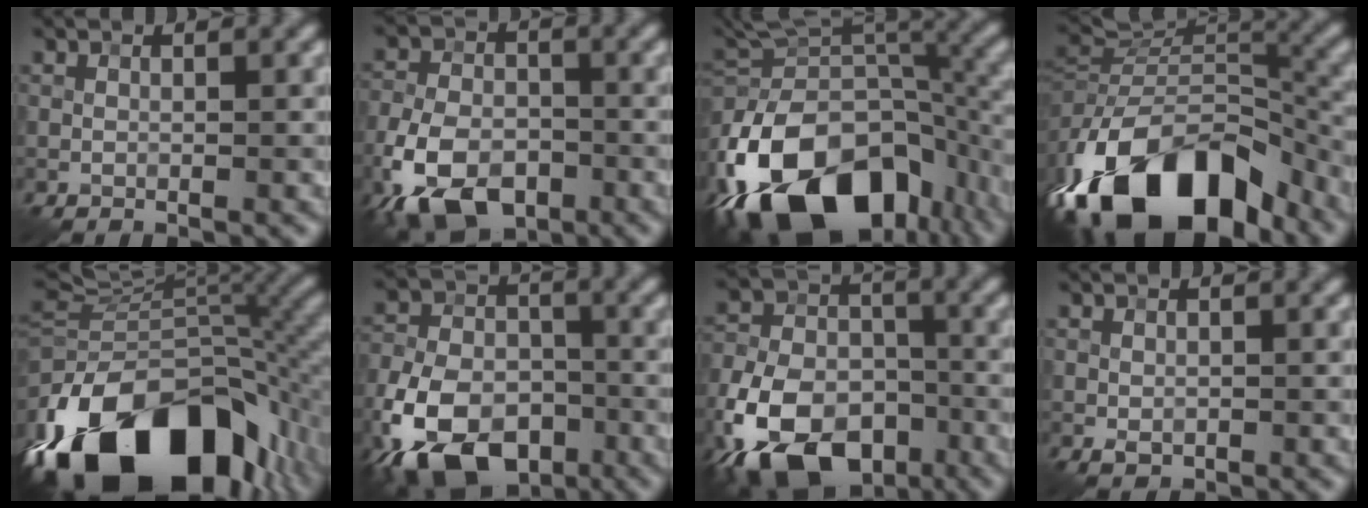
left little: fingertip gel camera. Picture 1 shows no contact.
{"total": 9.3, "force": [-5.1, 5.2, 5.8], "torque": [-0.127, -0.014, -0.102]}
{"total": 17.2, "force": [-9.6, 9.2, 10.8], "torque": [-0.221, 0.000, -0.165]}
{"total": 16.2, "force": [-9.1, 8.9, 10.1], "torque": [-0.203, 0.014, -0.153]}
{"total": 18.1, "force": [-9.8, 9.7, 11.8], "torque": [-0.225, -0.008, -0.157]}
{"total": 12.3, "force": [-6.8, 7.1, 7.4], "torque": [-0.157, -0.018, -0.128]}
{"total": 13.5, "force": [-7.7, 7.8, 7.9], "torque": [-0.163, -0.026, -0.141]}
{"total": 0.9, "force": [-0.2, 0.7, 0.6], "torque": [-0.008, -0.003, -0.002]}